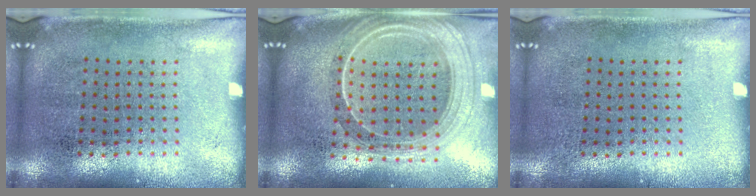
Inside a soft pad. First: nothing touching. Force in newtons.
{"total": 2.5, "press": 2.1, "slide": 1.3}
{"total": 0.0}